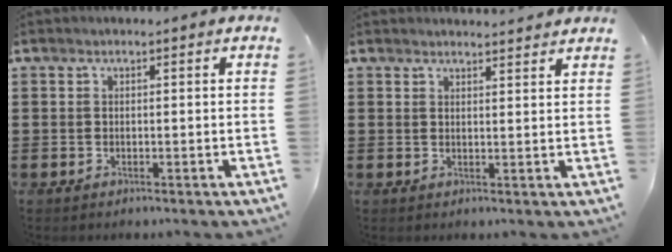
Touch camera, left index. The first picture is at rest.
{"total": 2.0, "force": [2.0, -0.1, 0.1], "torque": [-0.007, -0.003, 0.039]}